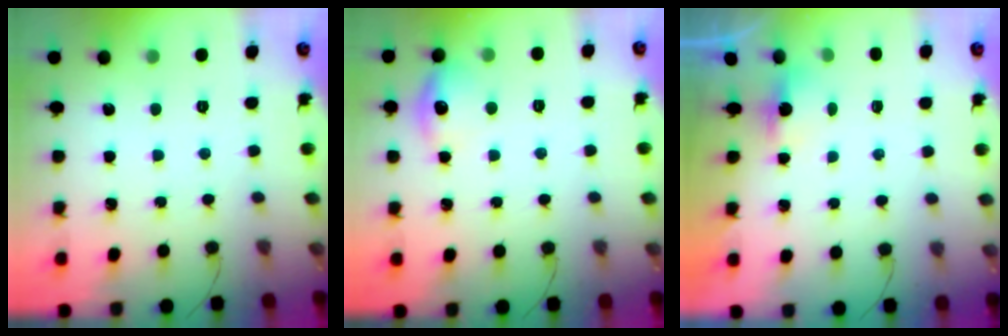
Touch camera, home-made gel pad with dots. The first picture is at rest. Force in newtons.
{"total": 9.9, "press": 9.9, "slide": 0.4}
{"total": 2.7, "press": 2.6, "slide": 0.7}